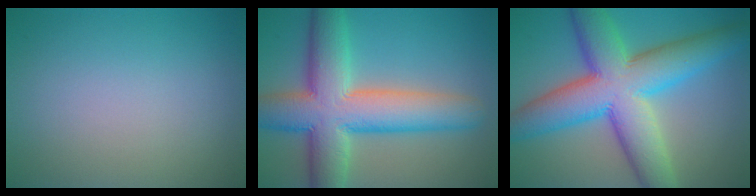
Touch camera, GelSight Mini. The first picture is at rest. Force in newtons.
{"total": 11.1, "press": 11.1, "slide": 0.5}
{"total": 12.0, "press": 12.0, "slide": 0.4}